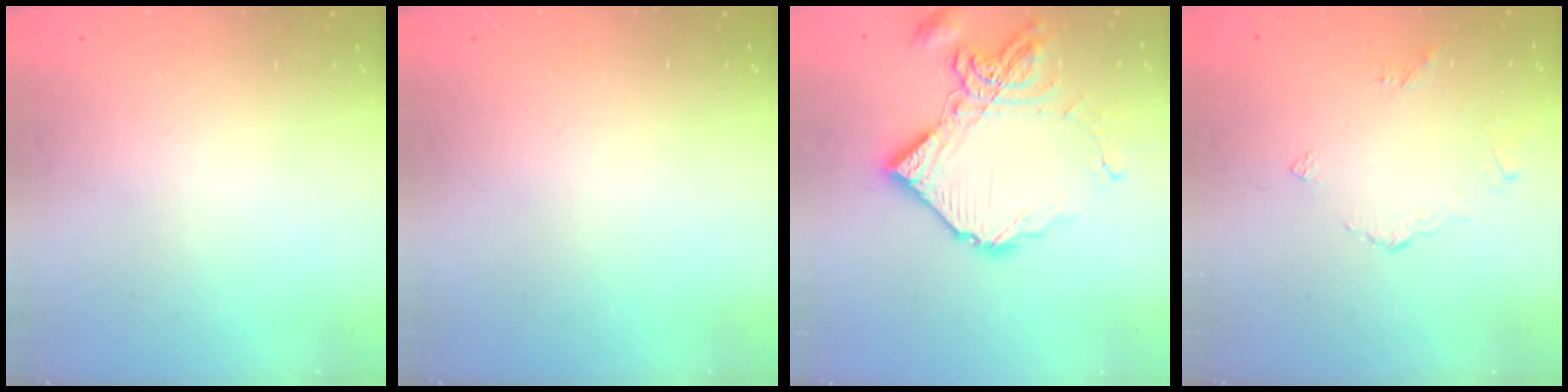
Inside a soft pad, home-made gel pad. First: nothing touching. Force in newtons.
{"total": 0.0}
{"total": 17.1, "press": 17.0, "slide": 1.8}
{"total": 2.6, "press": 2.6, "slide": 0.5}